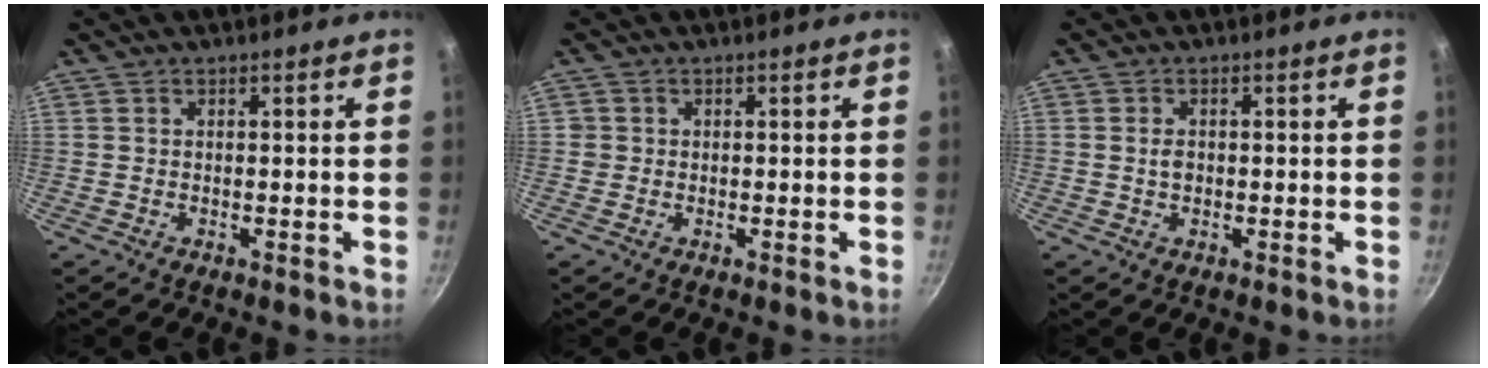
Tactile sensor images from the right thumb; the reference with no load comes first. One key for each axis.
{"total": 1.1, "fx": 0.0, "fy": 1.1, "fz": 0.1, "tx": 0.004, "ty": 0.004, "tz": -0.001}
{"total": 1.8, "fx": 0.0, "fy": 1.3, "fz": 1.3, "tx": -0.020, "ty": 0.002, "tz": 0.000}